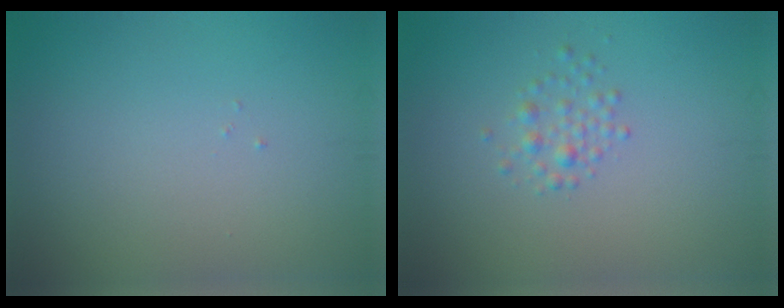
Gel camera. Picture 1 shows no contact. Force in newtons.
{"total": 1.4, "press": 1.4, "slide": 0.1}